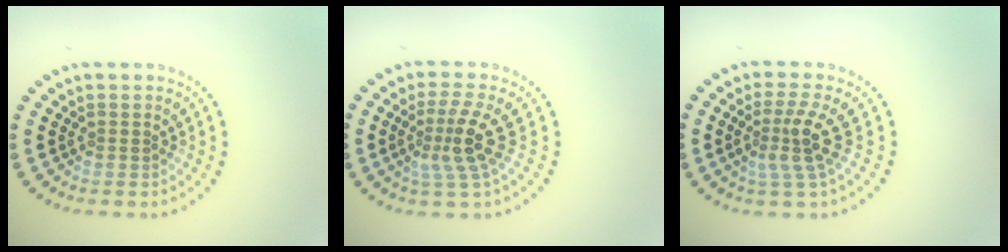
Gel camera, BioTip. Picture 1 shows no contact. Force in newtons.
{"total": 3.6, "press": 2.8, "slide": 2.2}
{"total": 3.3, "press": 2.3, "slide": 2.4}